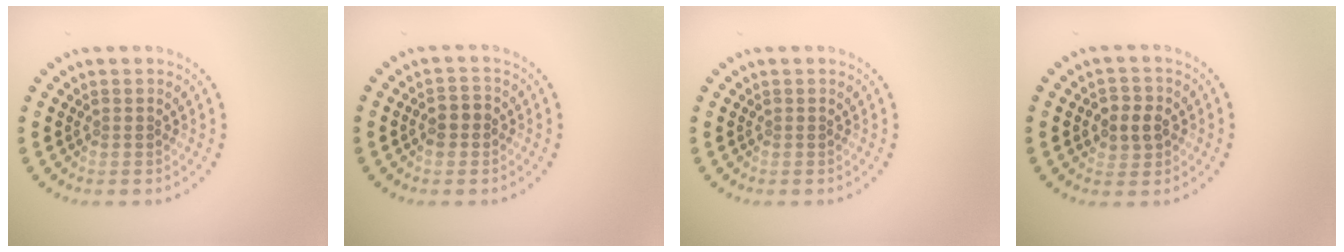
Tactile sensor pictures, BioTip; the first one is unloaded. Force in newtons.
{"total": 1.8, "press": 1.7, "slide": 0.4}
{"total": 0.0}
{"total": 2.7, "press": 2.6, "slide": 0.5}